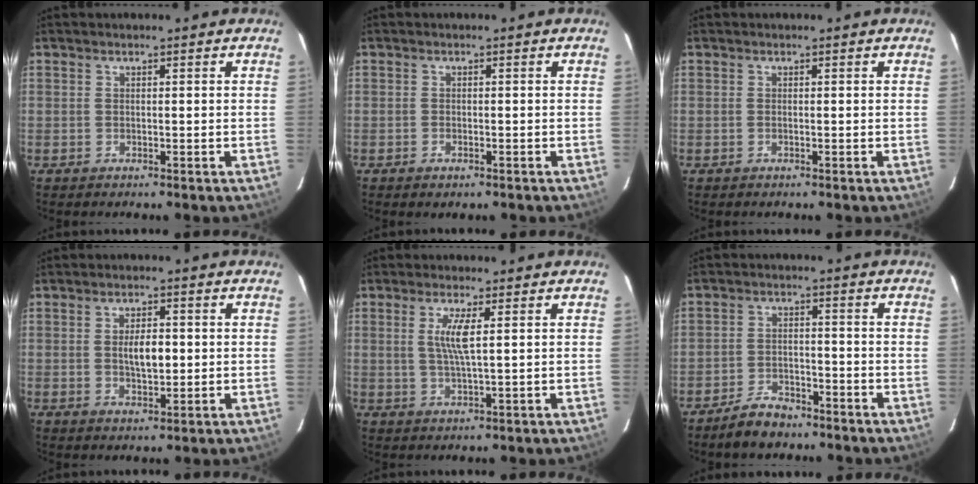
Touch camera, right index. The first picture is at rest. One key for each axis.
{"total": 1.5, "fx": -0.9, "fy": 0.8, "fz": 0.8, "tx": -0.018, "ty": -0.002, "tz": -0.016}
{"total": 0.0}
{"total": 5.1, "fx": 0.2, "fy": 2.3, "fz": 4.6, "tx": -0.080, "ty": 0.001, "tz": 0.007}
{"total": 4.7, "fx": 1.1, "fy": 0.2, "fz": 4.6, "tx": -0.091, "ty": -0.005, "tz": 0.022}
{"total": 6.3, "fx": -5.1, "fy": 2.9, "fz": 2.4, "tx": -0.069, "ty": 0.011, "tz": -0.082}